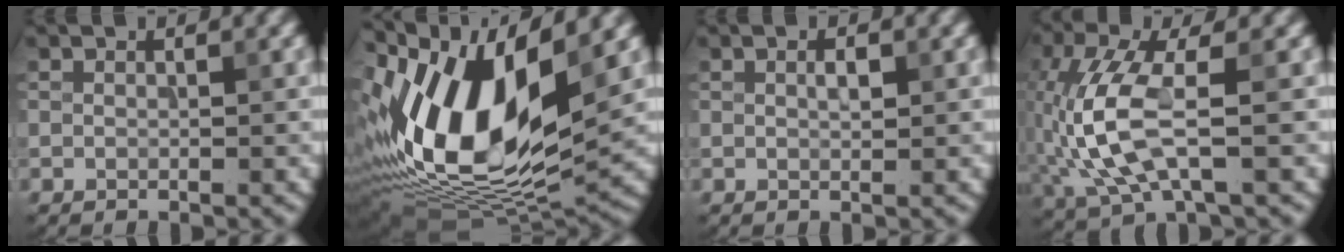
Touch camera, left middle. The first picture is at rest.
{"total": 15.6, "force": [2.5, 8.0, 13.1], "torque": [-0.251, -0.003, 0.040]}
{"total": 1.1, "force": [0.3, 0.4, 1.0], "torque": [-0.019, 0.002, 0.005]}
{"total": 7.5, "force": [-1.2, 2.9, 6.8], "torque": [-0.173, 0.000, -0.019]}